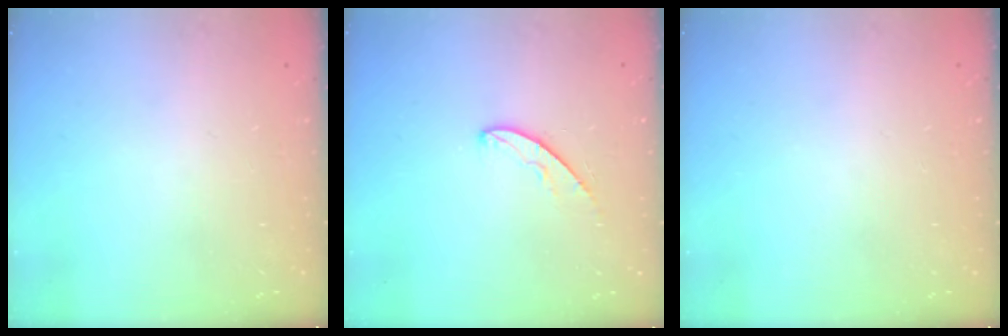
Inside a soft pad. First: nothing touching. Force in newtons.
{"total": 5.2, "press": 5.2, "slide": 0.5}
{"total": 0.0}